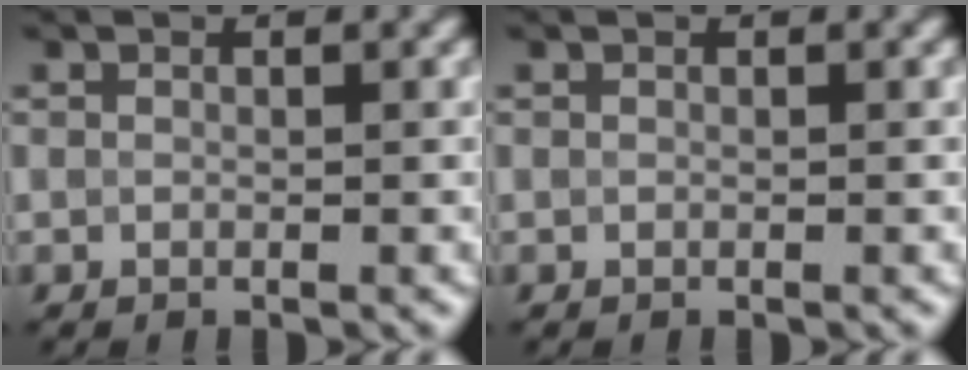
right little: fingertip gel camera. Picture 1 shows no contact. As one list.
[{"total": 0.0}]